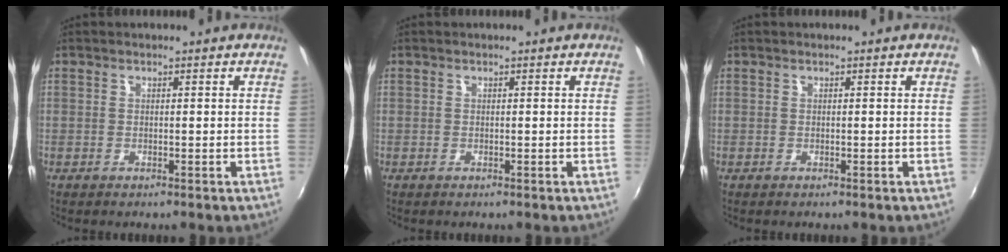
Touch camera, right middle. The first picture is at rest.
{"total": 0.0}
{"total": 0.0}